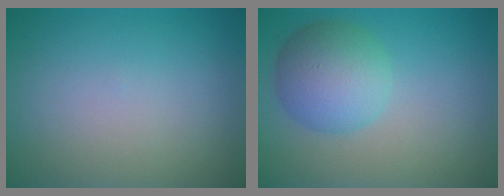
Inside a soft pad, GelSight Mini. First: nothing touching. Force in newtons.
{"total": 5.1, "press": 5.1, "slide": 0.2}